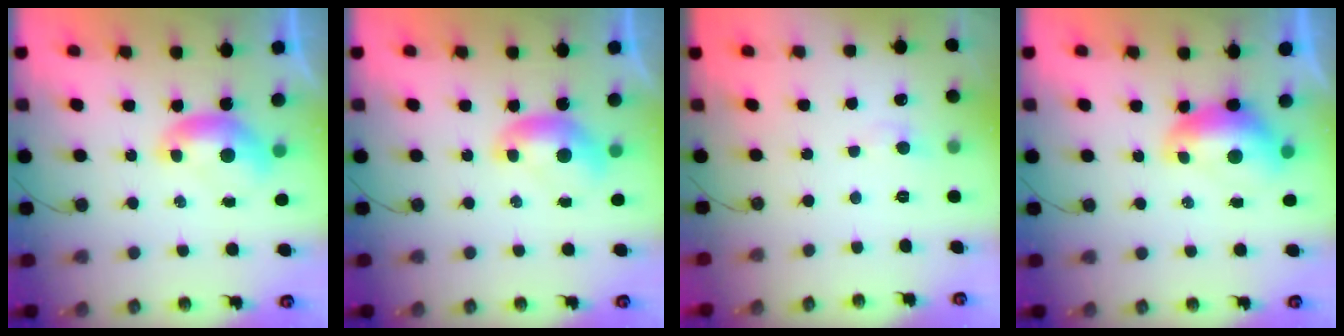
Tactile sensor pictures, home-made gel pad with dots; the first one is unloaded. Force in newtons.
{"total": 0.0}
{"total": 0.8, "press": 0.5, "slide": 0.6}
{"total": 1.5, "press": 1.4, "slide": 0.6}